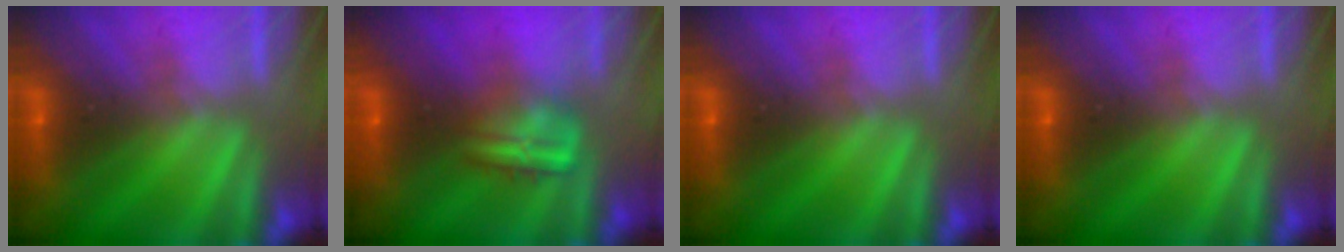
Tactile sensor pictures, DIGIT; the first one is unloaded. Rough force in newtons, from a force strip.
{"total": 8.0}
{"total": 0.0}
{"total": 0.0}